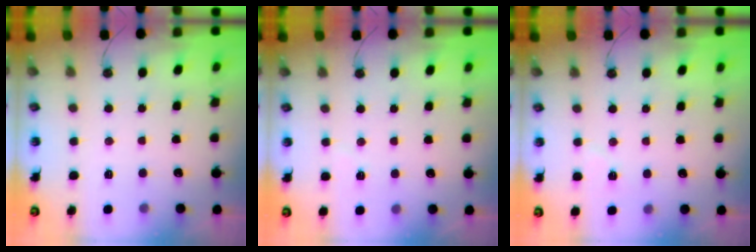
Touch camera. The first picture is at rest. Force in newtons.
{"total": 3.8, "press": 2.9, "slide": 2.4}
{"total": 5.0, "press": 4.4, "slide": 2.3}